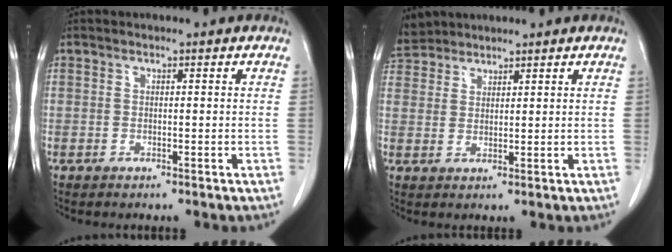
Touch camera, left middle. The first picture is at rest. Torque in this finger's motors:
{"motor_torque": [1.07, -1.07, 1.05, 0.18]}